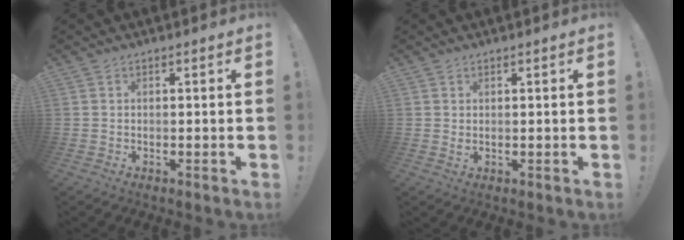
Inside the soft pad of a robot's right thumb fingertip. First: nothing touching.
{"total": 0.9, "force": [0.5, 0.3, 0.7], "torque": [-0.007, -0.002, 0.006]}